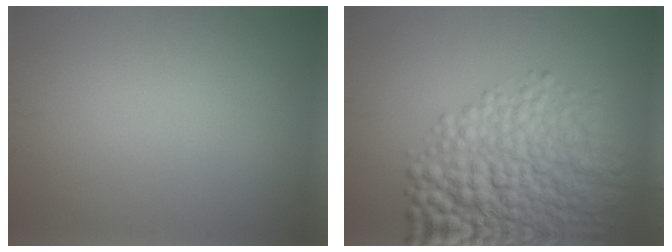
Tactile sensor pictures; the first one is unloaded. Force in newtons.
{"total": 9.2, "press": 9.2, "slide": 0.3}